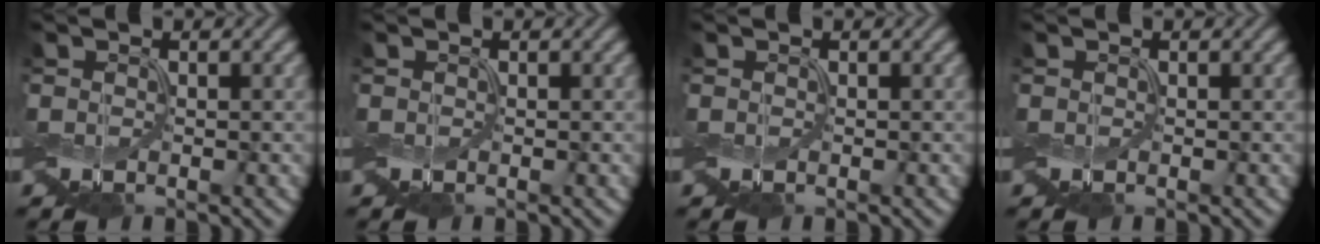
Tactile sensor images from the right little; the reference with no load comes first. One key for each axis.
{"total": 0.0}
{"total": 0.0}
{"total": 0.0}